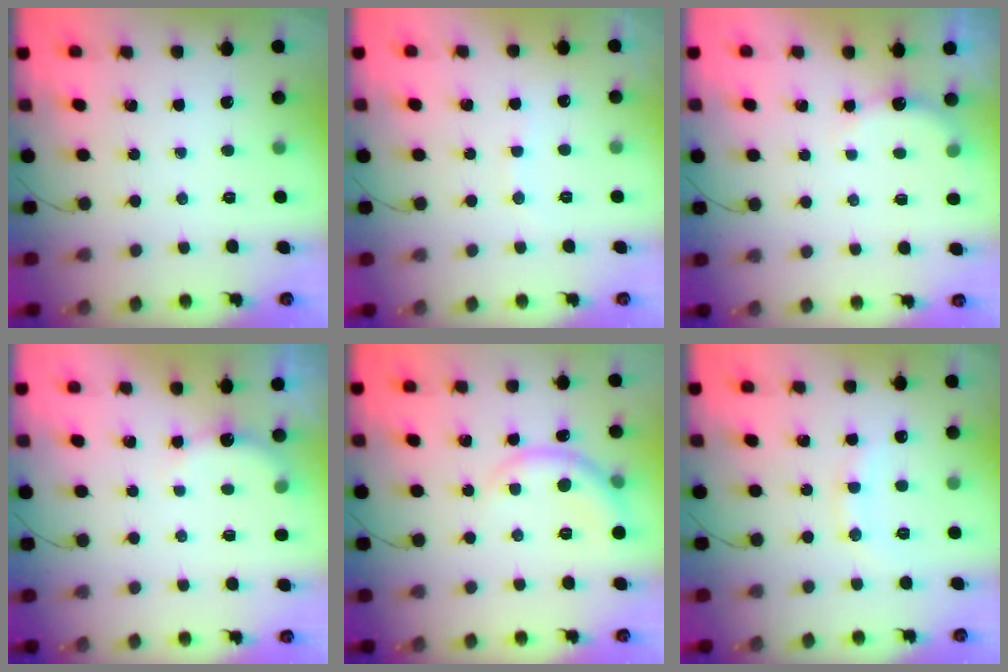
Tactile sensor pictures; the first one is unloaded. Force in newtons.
{"total": 4.8, "press": 4.8, "slide": 0.7}
{"total": 3.8, "press": 3.7, "slide": 0.8}
{"total": 3.8, "press": 3.7, "slide": 0.8}
{"total": 6.8, "press": 6.7, "slide": 1.0}
{"total": 8.8, "press": 8.7, "slide": 1.2}